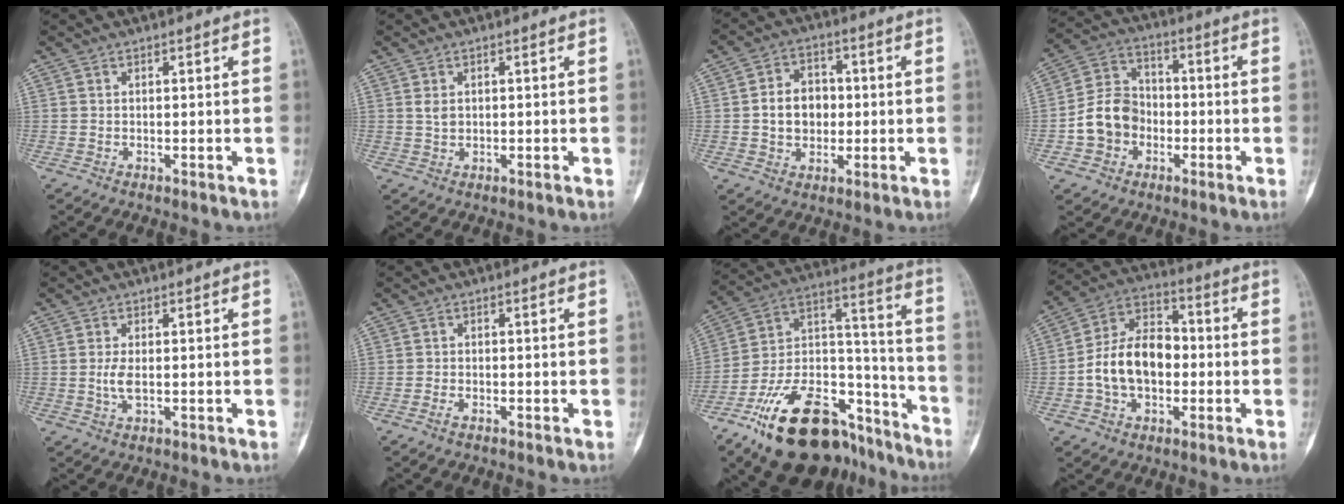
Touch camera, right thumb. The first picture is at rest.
{"total": 1.6, "force": [0.4, 1.1, 1.1], "torque": [-0.011, -0.001, 0.008]}
{"total": 8.6, "force": [-0.1, 6.8, 5.3], "torque": [-0.061, 0.013, -0.005]}
{"total": 10.4, "force": [-2.7, 8.7, 5.0], "torque": [-0.067, 0.038, -0.056]}
{"total": 2.7, "force": [-0.1, 1.0, 2.5], "torque": [-0.060, -0.006, -0.001]}
{"total": 1.3, "force": [-0.9, 0.5, 0.6], "torque": [-0.013, 0.001, -0.020]}
{"total": 28.9, "force": [-19.3, 14.2, 16.2], "torque": [-0.242, 0.105, -0.321]}
{"total": 13.7, "force": [-1.8, 9.4, 9.9], "torque": [-0.153, 0.040, -0.039]}